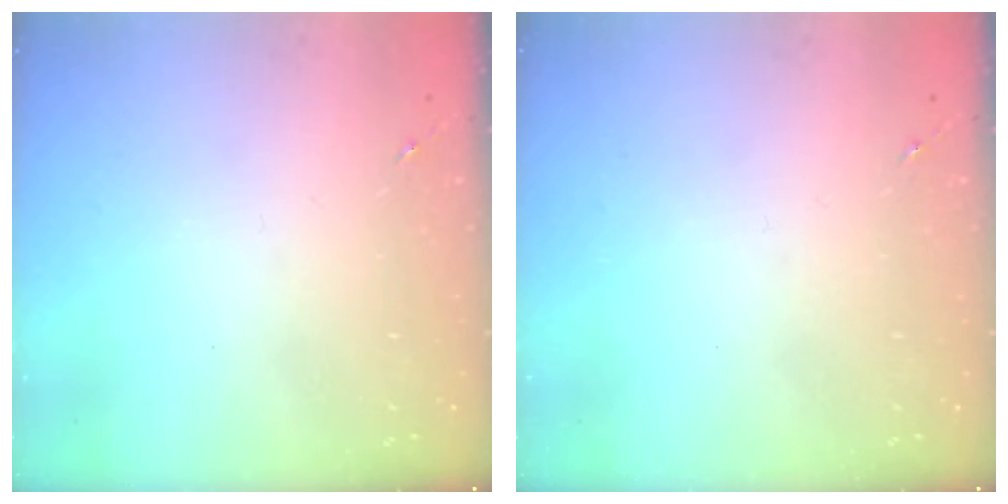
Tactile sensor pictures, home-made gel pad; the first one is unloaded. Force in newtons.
{"total": 0.0}